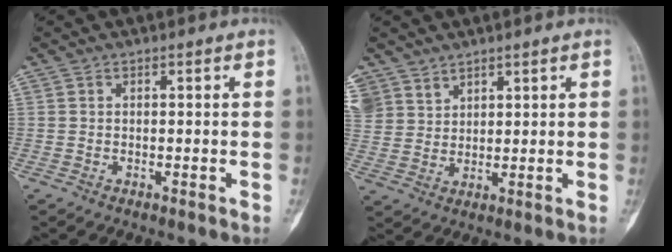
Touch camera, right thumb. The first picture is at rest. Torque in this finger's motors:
{"motor_torque": [-0.70, 0.80, 0.71, 0.49, 0.08]}